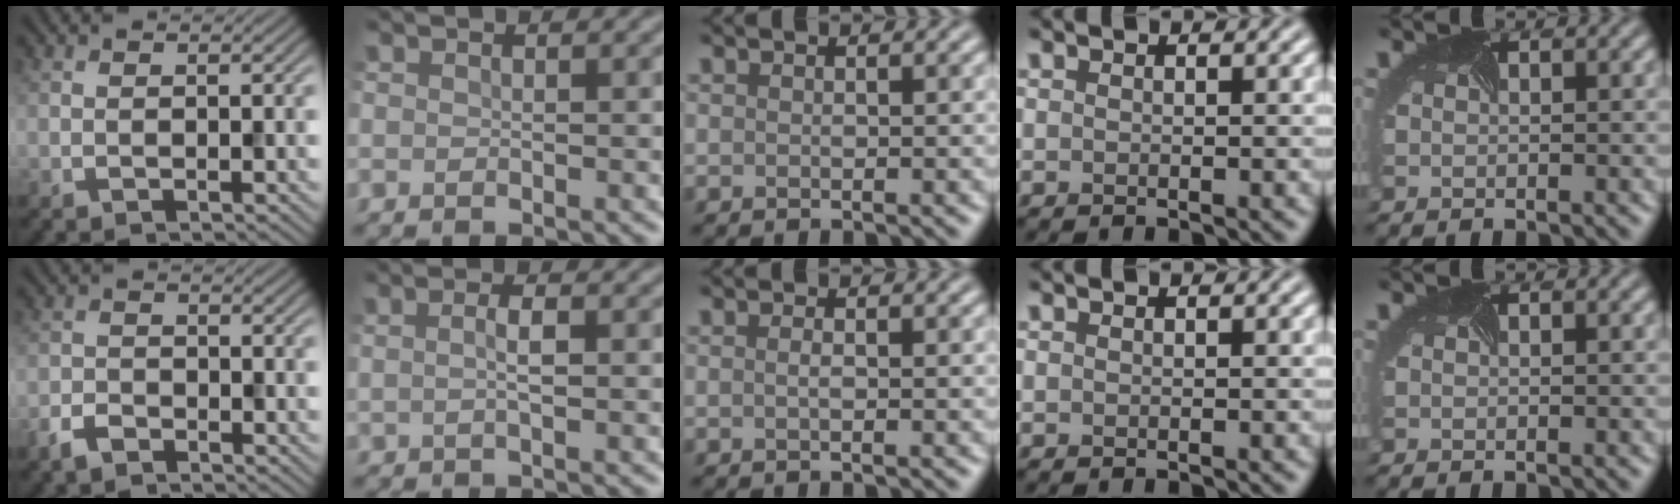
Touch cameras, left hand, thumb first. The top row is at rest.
{"thumb": {"total": 2.6, "force": [-2.0, 1.2, 1.1], "torque": [-0.023, -0.002, -0.047]}, "index": {"total": 1.6, "force": [0.0, 0.4, 1.5], "torque": [-0.032, 0.000, -0.001]}, "middle": {"total": 0.7, "force": [0.0, 0.2, 0.6], "torque": [-0.014, 0.001, 0.000]}}